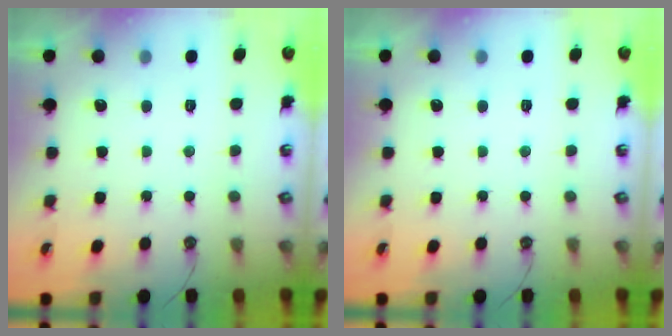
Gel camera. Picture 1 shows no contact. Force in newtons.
{"total": 0.0}